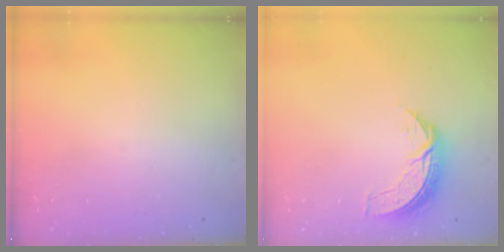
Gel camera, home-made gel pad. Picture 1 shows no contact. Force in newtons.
{"total": 7.3, "press": 7.3, "slide": 0.5}